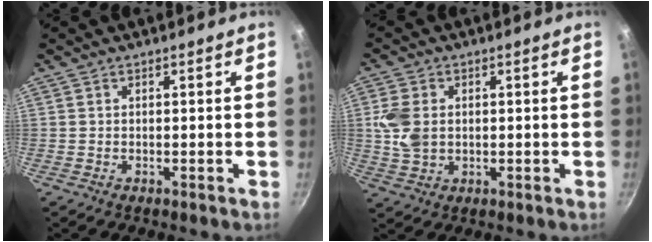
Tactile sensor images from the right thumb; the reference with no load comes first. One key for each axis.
{"total": 7.0, "fx": 0.8, "fy": 5.1, "fz": 4.7, "tx": -0.092, "ty": -0.001, "tz": 0.016}